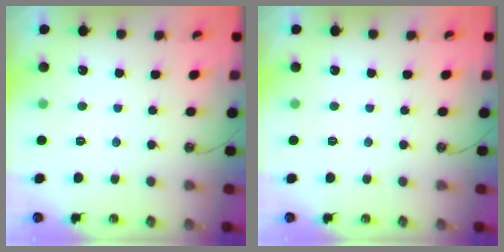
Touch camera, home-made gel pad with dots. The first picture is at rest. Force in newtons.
{"total": 0.0}